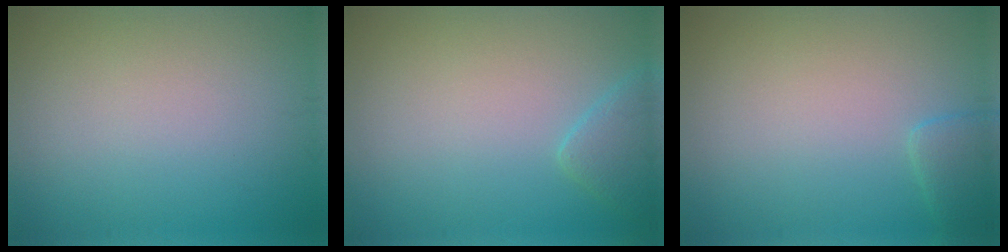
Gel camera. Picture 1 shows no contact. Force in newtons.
{"total": 2.2, "press": 2.2, "slide": 0.1}
{"total": 1.7, "press": 1.7, "slide": 0.2}